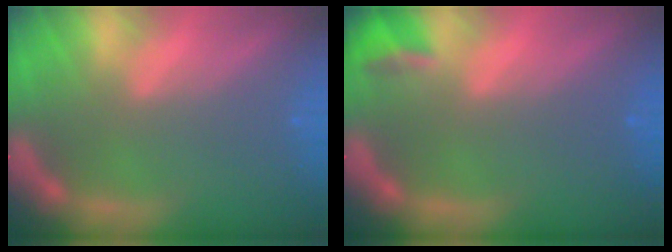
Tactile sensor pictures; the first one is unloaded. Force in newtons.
{"total": 1.9}